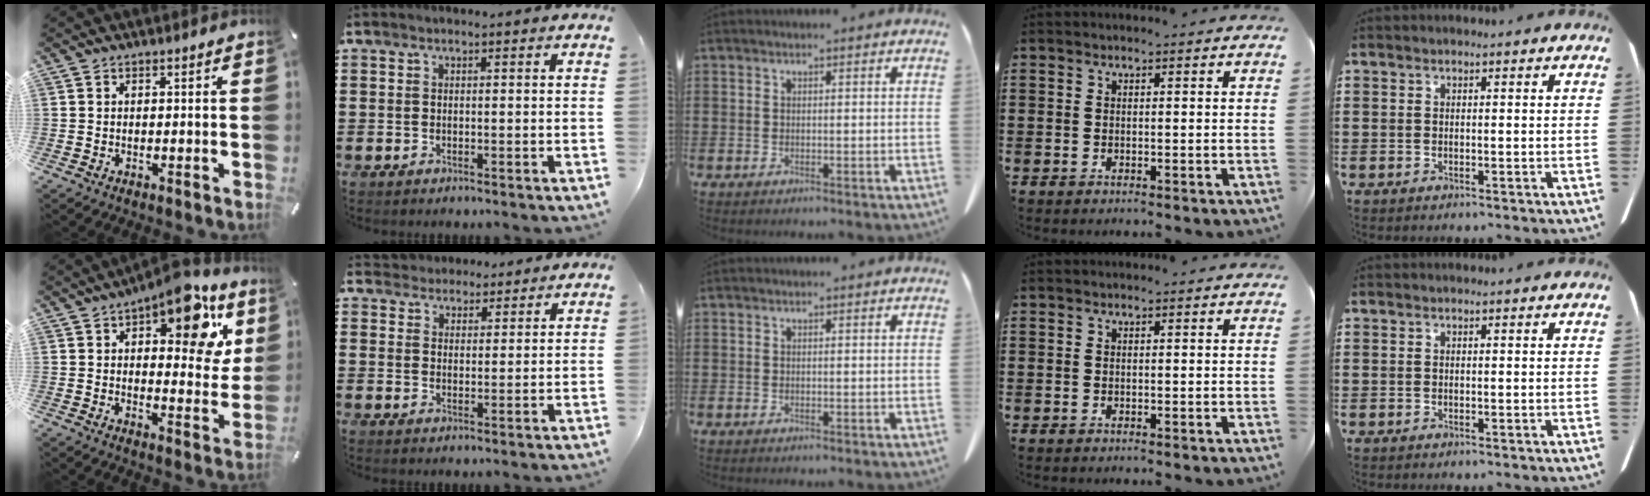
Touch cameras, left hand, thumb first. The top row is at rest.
{"thumb": {"total": 15.2, "force": [8.0, 7.0, 10.9], "torque": [-0.135, -0.044, 0.129]}, "index": {"total": 3.4, "force": [3.0, 1.4, -0.5], "torque": [-0.004, -0.002, 0.057]}}